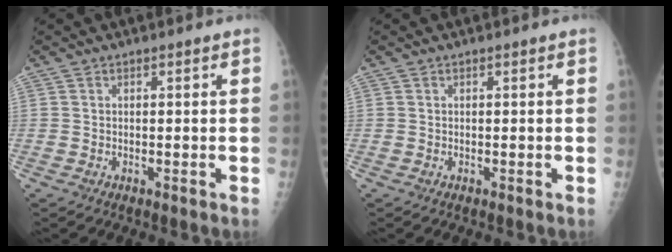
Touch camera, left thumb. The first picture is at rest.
{"total": 0.0}